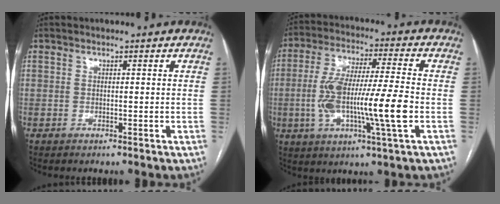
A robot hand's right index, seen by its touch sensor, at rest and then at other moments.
{"total": 14.6, "force": [-2.5, 1.1, 14.4], "torque": [-0.278, 0.005, -0.046]}